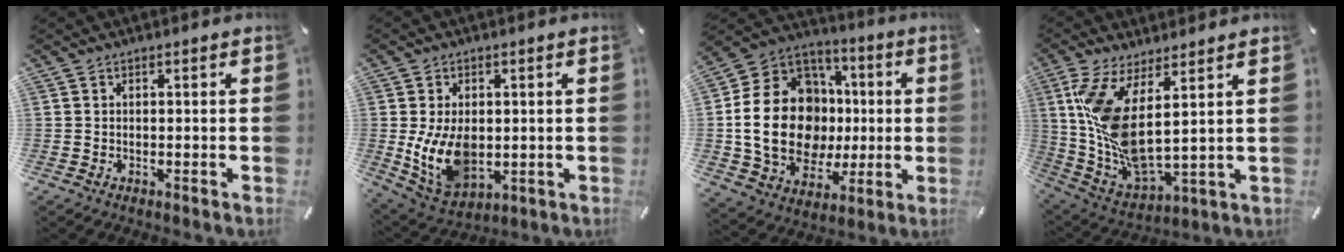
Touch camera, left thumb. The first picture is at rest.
{"total": 11.5, "force": [-0.4, 8.0, 8.2], "torque": [-0.160, -0.006, -0.004]}
{"total": 23.0, "force": [-0.9, 18.1, 14.2], "torque": [-0.299, 0.000, -0.001]}
{"total": 13.3, "force": [5.3, 4.1, 11.5], "torque": [-0.260, -0.051, 0.093]}